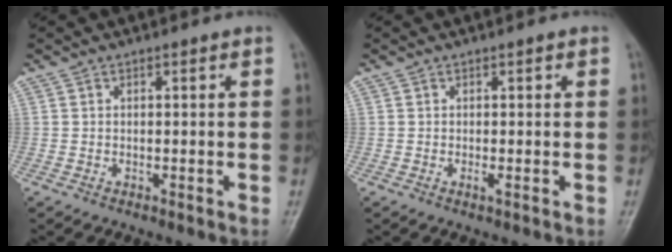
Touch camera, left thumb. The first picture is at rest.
{"total": 1.2, "force": [0.0, 0.2, 1.2], "torque": [-0.014, 0.001, 0.000]}